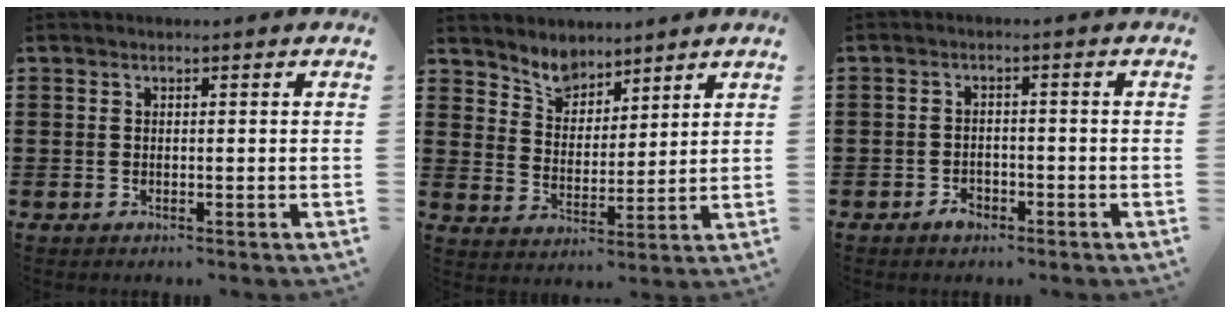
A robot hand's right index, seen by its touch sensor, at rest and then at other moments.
{"total": 4.8, "force": [4.3, 2.2, 0.2], "torque": [-0.029, -0.012, 0.078]}
{"total": 2.1, "force": [-1.4, 1.2, 0.8], "torque": [-0.018, 0.001, -0.030]}